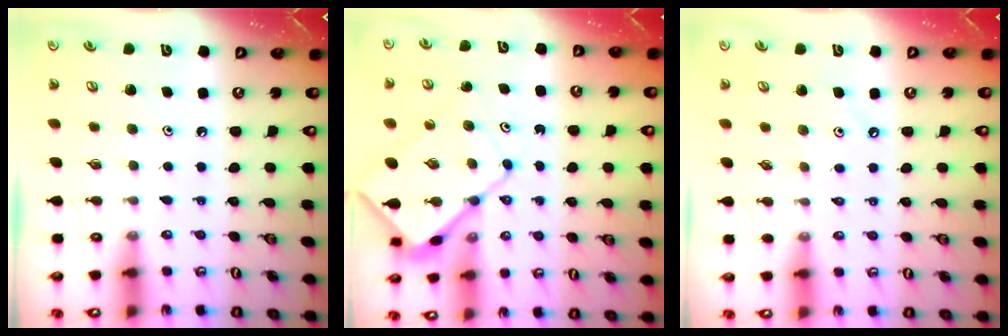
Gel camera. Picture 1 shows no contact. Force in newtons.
{"total": 10.7, "press": 10.7, "slide": 1.2}
{"total": 3.3, "press": 3.3, "slide": 0.5}